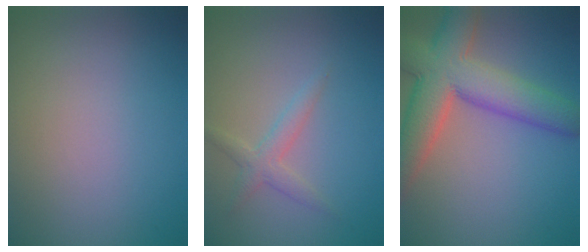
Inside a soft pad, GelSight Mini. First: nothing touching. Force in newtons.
{"total": 2.0, "press": 2.0, "slide": 0.0}
{"total": 9.2, "press": 9.2, "slide": 0.5}